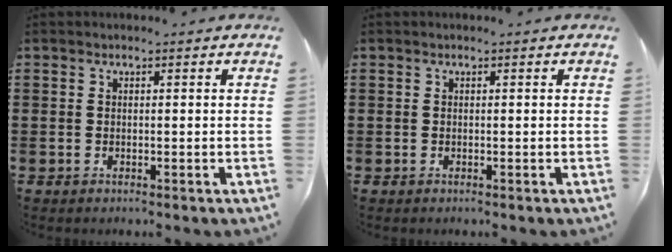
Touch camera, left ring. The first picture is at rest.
{"total": 0.0}